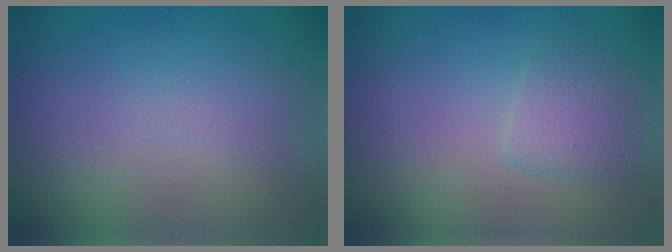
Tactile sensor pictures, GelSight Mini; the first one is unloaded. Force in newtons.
{"total": 1.6, "press": 1.6, "slide": 0.1}